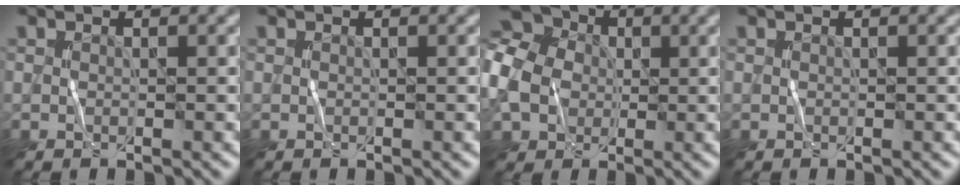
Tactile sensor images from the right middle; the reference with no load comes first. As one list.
[{"total": 0.0}, {"total": 11.5, "force": [-0.2, 9.5, 6.5], "torque": [-0.150, 0.015, -0.039]}, {"total": 0.0}]